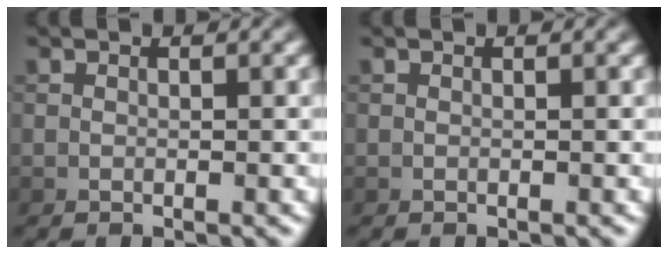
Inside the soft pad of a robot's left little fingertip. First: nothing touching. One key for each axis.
{"total": 0.0}